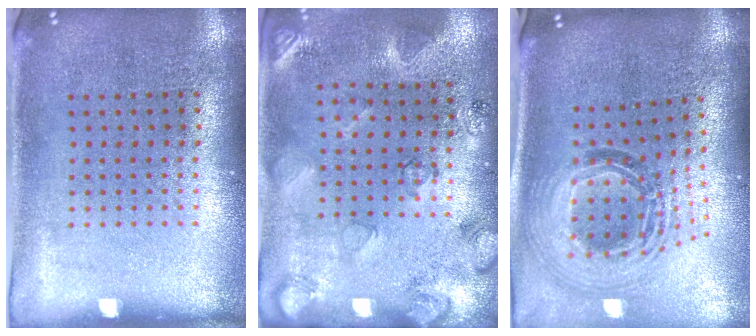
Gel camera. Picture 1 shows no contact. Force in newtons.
{"total": 2.2, "press": 1.9, "slide": 1.1}
{"total": 1.9, "press": 1.6, "slide": 1.0}